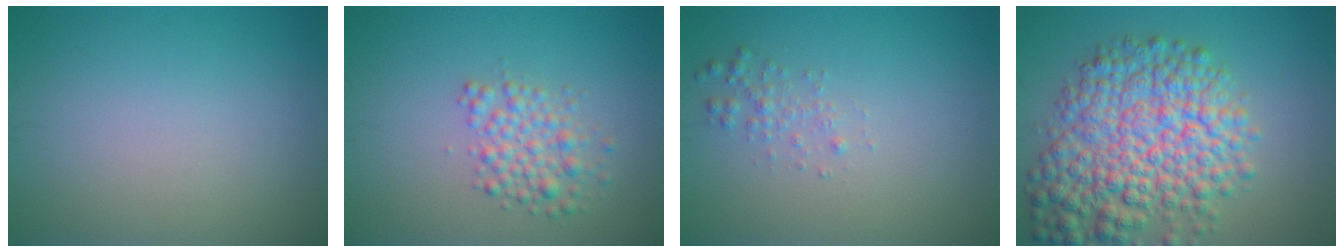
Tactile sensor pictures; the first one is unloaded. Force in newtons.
{"total": 2.9, "press": 2.9, "slide": 0.1}
{"total": 1.3, "press": 1.3, "slide": 0.0}
{"total": 9.7, "press": 9.7, "slide": 0.3}